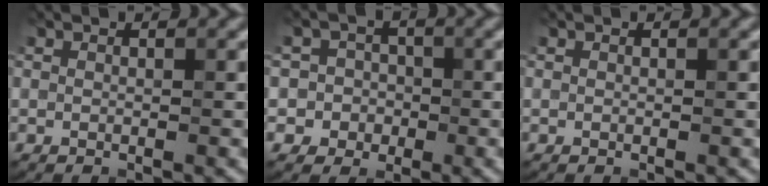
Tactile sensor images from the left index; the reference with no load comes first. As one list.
[{"total": 3.6, "force": [-0.9, 3.5, 0.3], "torque": [0.030, 0.007, -0.034]}, {"total": 0.0}]